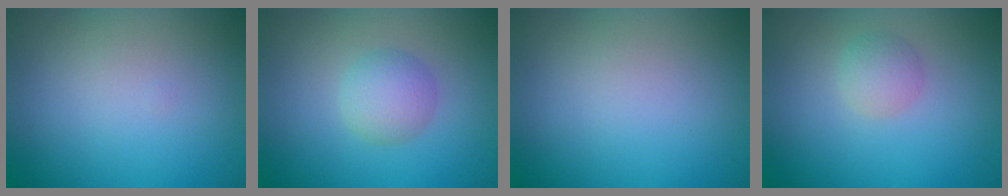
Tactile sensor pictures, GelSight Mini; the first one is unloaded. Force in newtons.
{"total": 2.7, "press": 2.7, "slide": 0.1}
{"total": 0.0}
{"total": 1.8, "press": 1.8, "slide": 0.1}